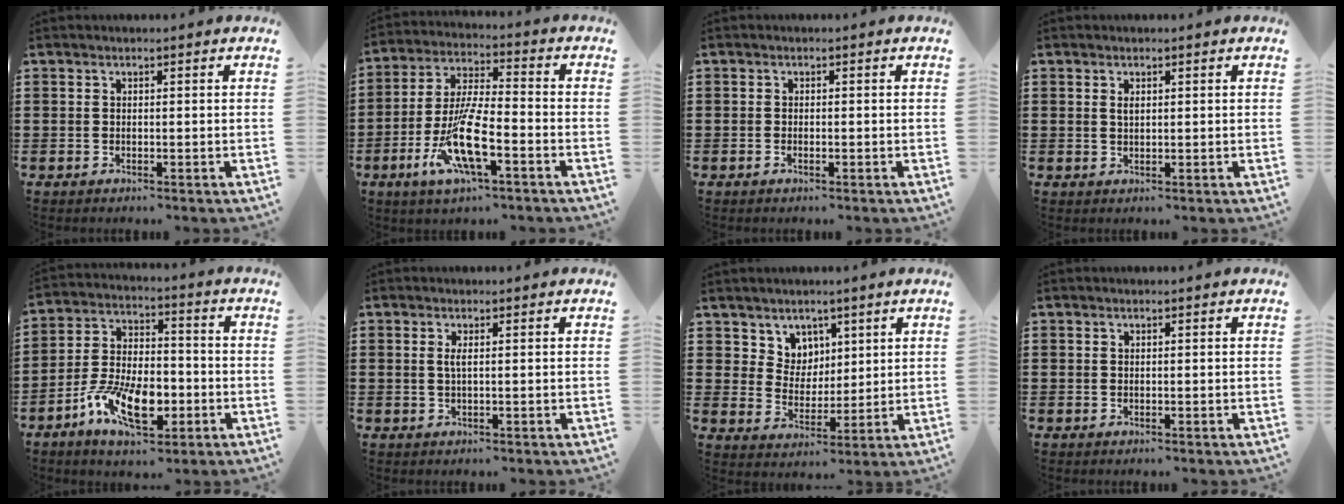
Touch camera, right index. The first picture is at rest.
{"total": 10.9, "force": [-4.7, 2.5, 9.5], "torque": [-0.207, -0.011, -0.090]}
{"total": 0.6, "force": [-0.4, 0.1, 0.5], "torque": [-0.011, -0.005, -0.006]}
{"total": 1.1, "force": [0.4, 0.5, 0.9], "torque": [-0.020, 0.004, 0.007]}
{"total": 11.2, "force": [-4.9, 5.3, 8.6], "torque": [-0.181, 0.006, -0.087]}
{"total": 1.3, "force": [0.2, 0.1, 1.3], "torque": [-0.027, 0.000, 0.003]}
{"total": 5.6, "force": [3.7, 4.3, 0.0], "torque": [-0.030, 0.000, 0.070]}
{"total": 0.0}